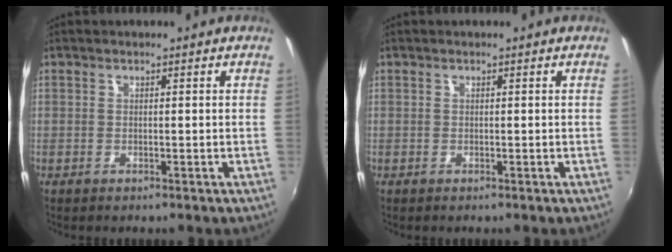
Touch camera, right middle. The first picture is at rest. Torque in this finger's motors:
{"motor_torque": [0.00, 0.00, 0.00, 0.00]}